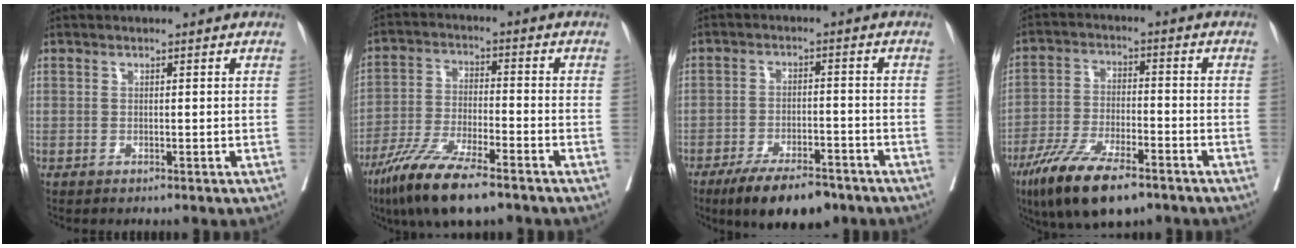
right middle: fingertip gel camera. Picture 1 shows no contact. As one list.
[{"total": 12.1, "force": [-8.5, 1.9, 8.4], "torque": [-0.158, -0.029, -0.156]}, {"total": 10.3, "force": [-7.7, 3.2, 6.0], "torque": [-0.090, -0.009, -0.126]}, {"total": 12.8, "force": [-8.6, 3.3, 8.9], "torque": [-0.165, -0.022, -0.153]}]